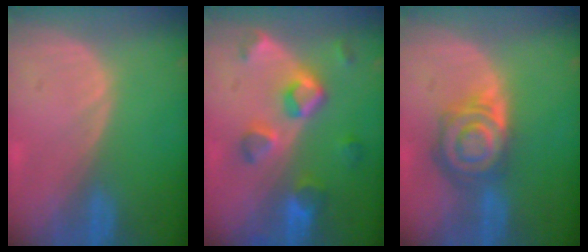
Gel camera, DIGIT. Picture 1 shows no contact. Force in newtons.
{"total": 7.8, "press": 7.1, "slide": 3.1}
{"total": 8.1, "press": 7.1, "slide": 3.8}